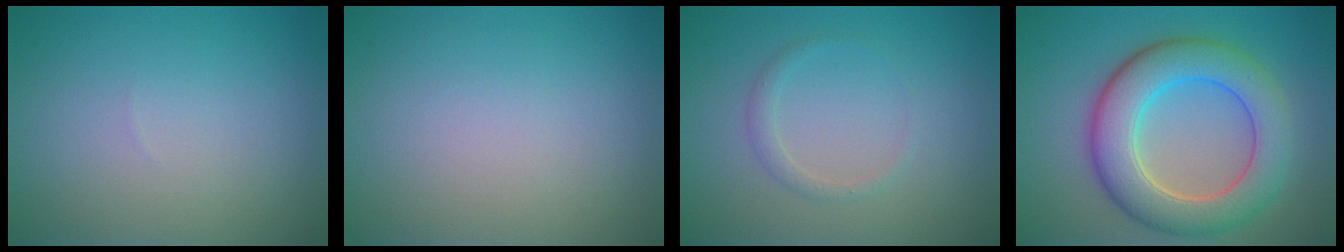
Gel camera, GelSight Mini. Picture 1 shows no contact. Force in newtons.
{"total": 0.0}
{"total": 1.2, "press": 1.2, "slide": 0.0}
{"total": 7.9, "press": 7.9, "slide": 0.5}